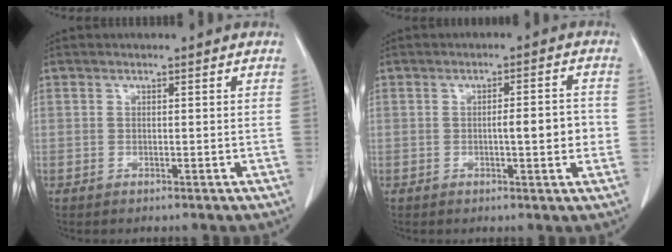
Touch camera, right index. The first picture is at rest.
{"total": 5.1, "force": [-0.6, 0.8, 5.0], "torque": [-0.074, 0.005, -0.006]}